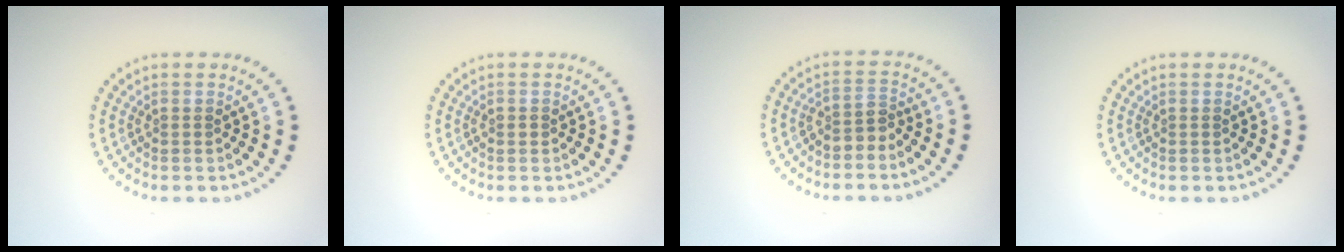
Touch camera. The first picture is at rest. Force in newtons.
{"total": 0.8, "press": 0.8, "slide": 0.0}
{"total": 1.9, "press": 1.4, "slide": 1.2}
{"total": 0.0}